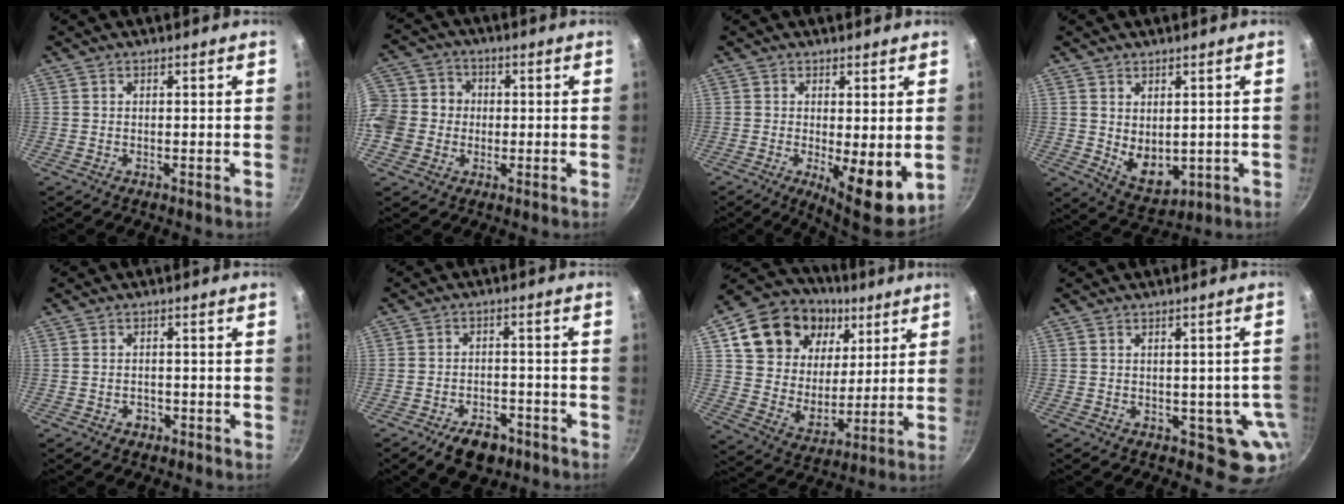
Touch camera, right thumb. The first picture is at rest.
{"total": 12.6, "force": [-1.2, 11.4, 5.1], "torque": [-0.091, 0.031, -0.037]}
{"total": 9.0, "force": [-0.8, 2.9, 8.5], "torque": [-0.104, -0.016, -0.001]}
{"total": 7.1, "force": [0.9, 4.8, 5.2], "torque": [-0.062, -0.022, 0.036]}
{"total": 2.1, "force": [-1.1, 1.6, 0.9], "torque": [-0.007, 0.010, -0.011]}
{"total": 8.1, "force": [-5.1, 4.6, 4.2], "torque": [-0.046, 0.034, -0.069]}
{"total": 21.9, "force": [8.7, 16.4, 11.7], "torque": [-0.177, -0.016, 0.153]}
{"total": 6.9, "force": [-0.9, 4.6, 5.1], "torque": [-0.023, 0.003, -0.006]}